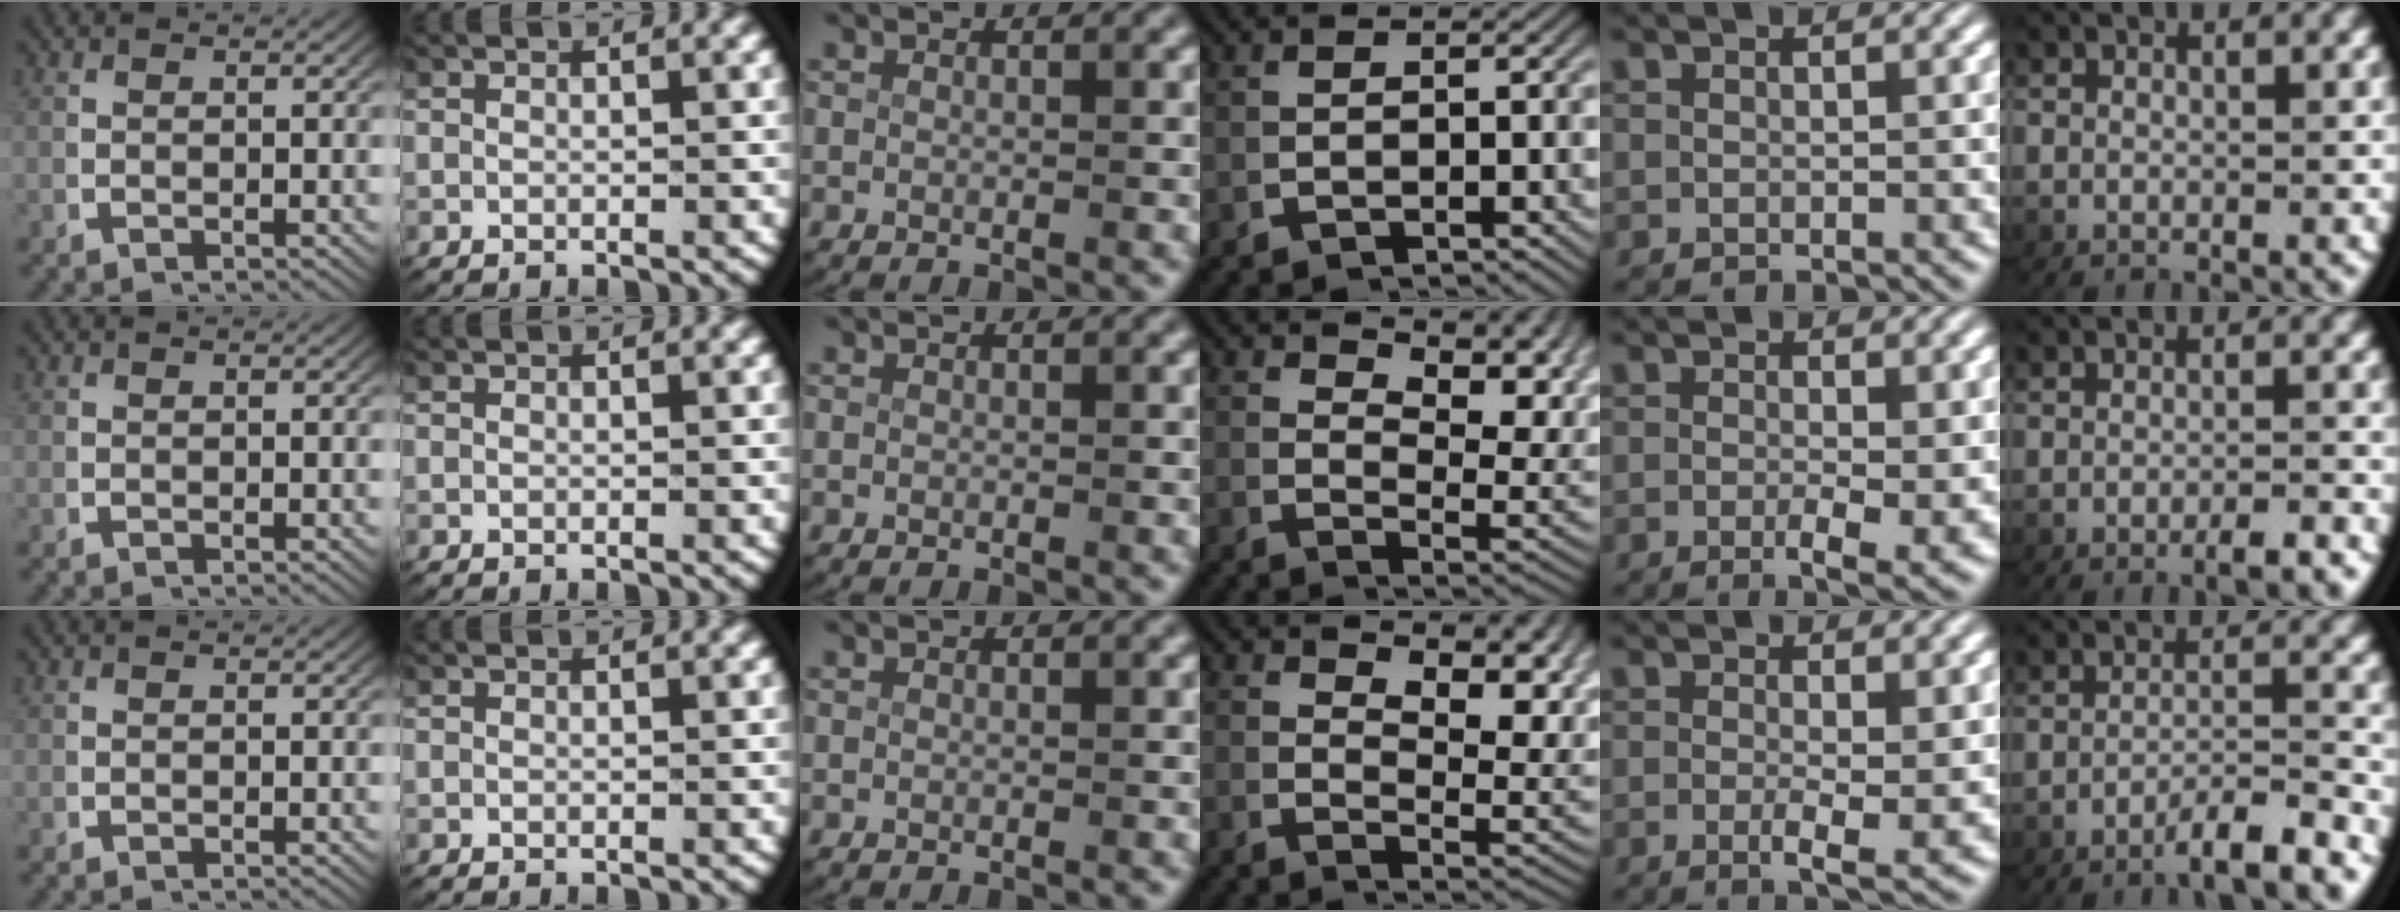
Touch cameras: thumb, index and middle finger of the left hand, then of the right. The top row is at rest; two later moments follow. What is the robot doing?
{"motion": "lift_and_place", "object": "map"}